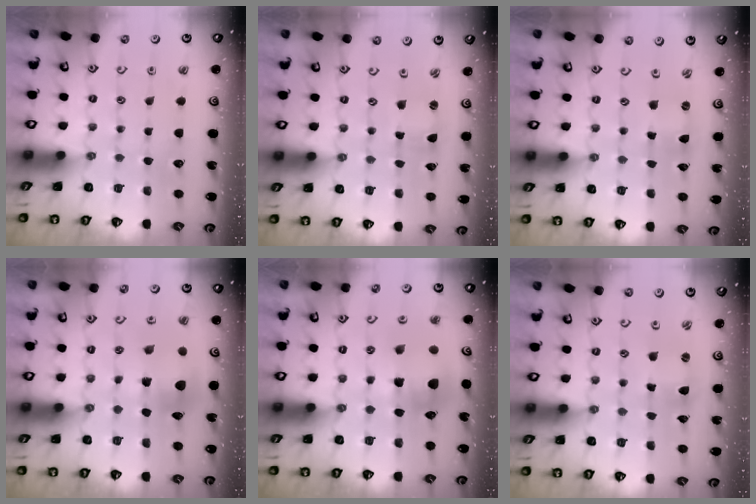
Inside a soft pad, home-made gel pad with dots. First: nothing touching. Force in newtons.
{"total": 0.8, "press": 0.8, "slide": 0.0}
{"total": 0.0}
{"total": 6.8, "press": 6.8, "slide": 0.2}
{"total": 8.6, "press": 8.6, "slide": 1.0}
{"total": 1.4, "press": 1.4, "slide": 0.2}